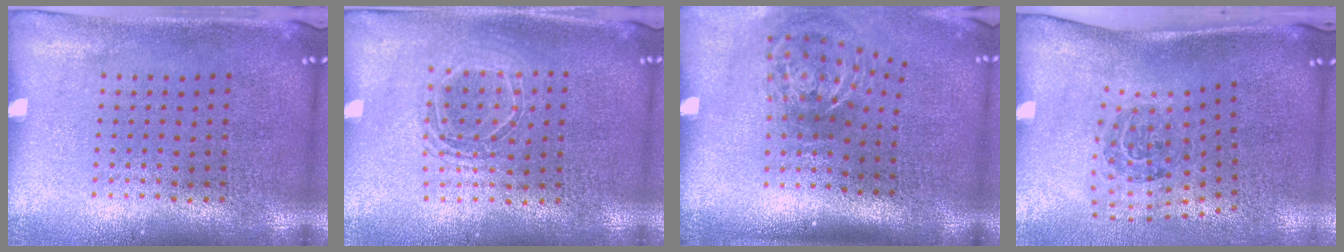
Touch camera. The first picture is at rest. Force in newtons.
{"total": 1.5, "press": 1.3, "slide": 0.8}
{"total": 2.2, "press": 1.3, "slide": 1.8}
{"total": 1.8, "press": 1.2, "slide": 1.4}